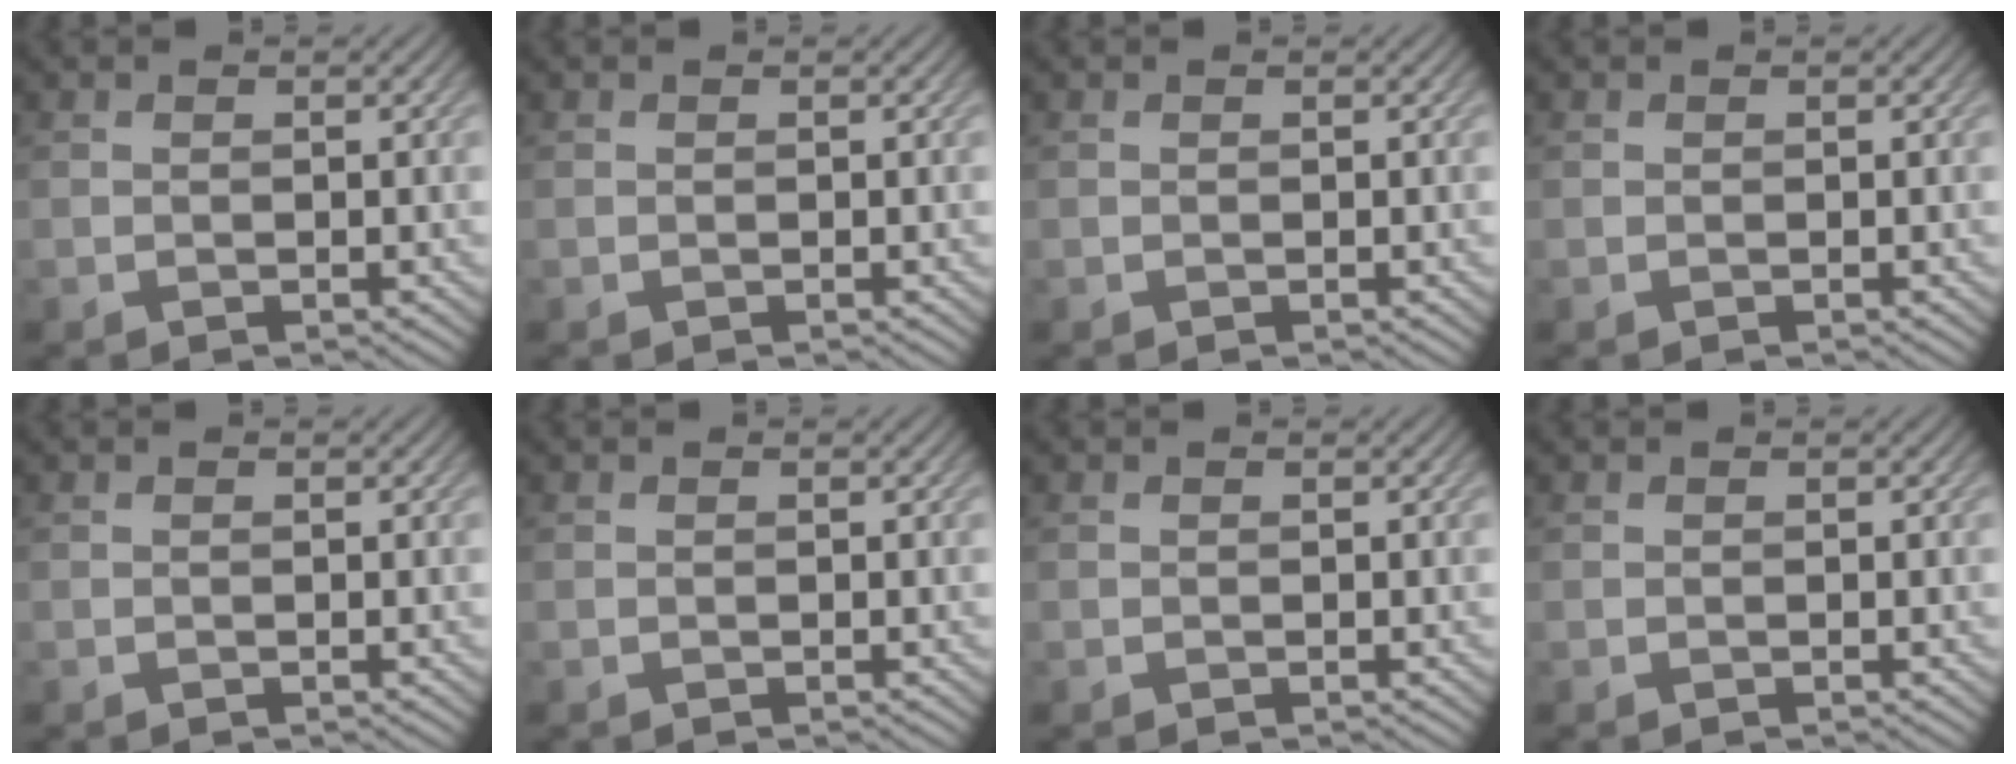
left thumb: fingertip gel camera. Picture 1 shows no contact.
{"total": 0.0}
{"total": 0.0}
{"total": 0.0}
{"total": 0.0}
{"total": 0.0}
{"total": 0.0}
{"total": 0.0}